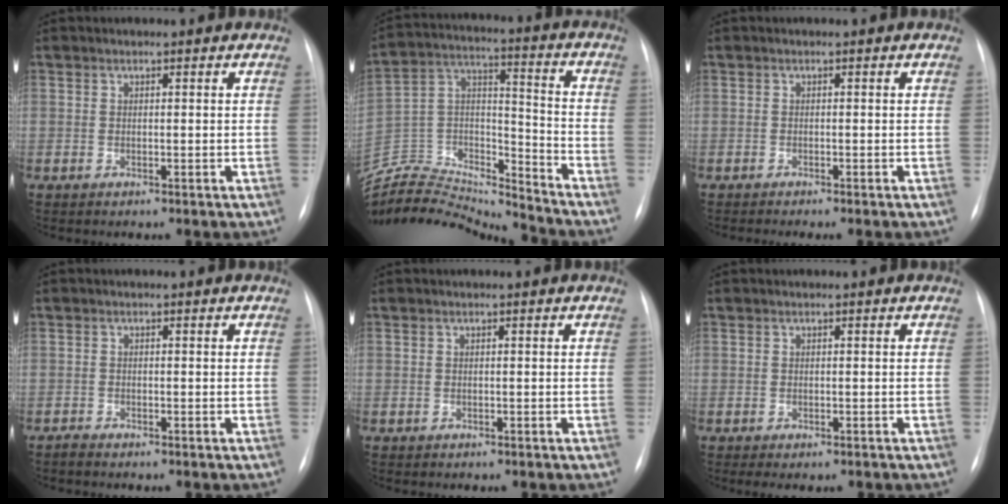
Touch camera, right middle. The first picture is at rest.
{"total": 21.8, "force": [-21.3, 2.0, 4.3], "torque": [-0.087, 0.034, -0.352]}
{"total": 3.1, "force": [-2.6, -0.2, 1.7], "torque": [-0.017, -0.005, -0.031]}
{"total": 0.8, "force": [-0.8, 0.1, 0.1], "torque": [-0.007, -0.003, -0.014]}
{"total": 0.0}
{"total": 1.9, "force": [-1.4, 0.7, 1.1], "torque": [-0.014, -0.005, -0.013]}